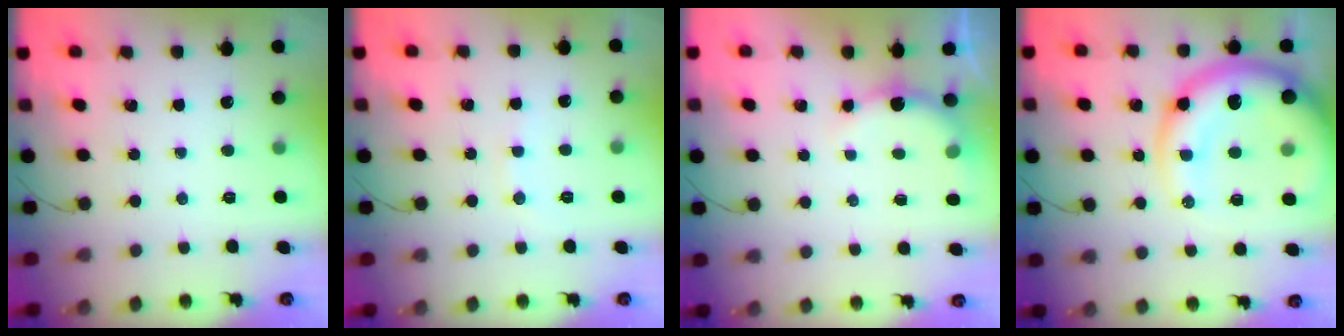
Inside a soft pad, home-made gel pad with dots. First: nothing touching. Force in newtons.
{"total": 5.0, "press": 4.8, "slide": 1.4}
{"total": 3.5, "press": 3.5, "slide": 0.4}
{"total": 19.3, "press": 18.8, "slide": 4.4}